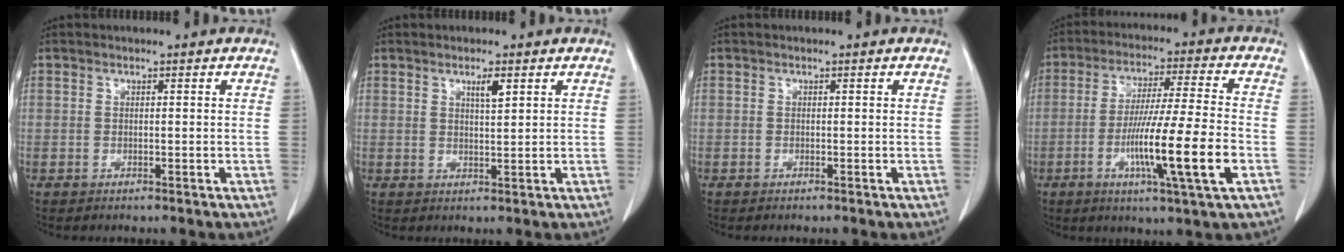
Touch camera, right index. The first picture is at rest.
{"total": 2.4, "force": [1.3, 0.2, 2.0], "torque": [-0.036, -0.003, 0.022]}
{"total": 0.0}
{"total": 13.9, "force": [-4.2, -0.6, 13.3], "torque": [-0.237, -0.014, -0.074]}